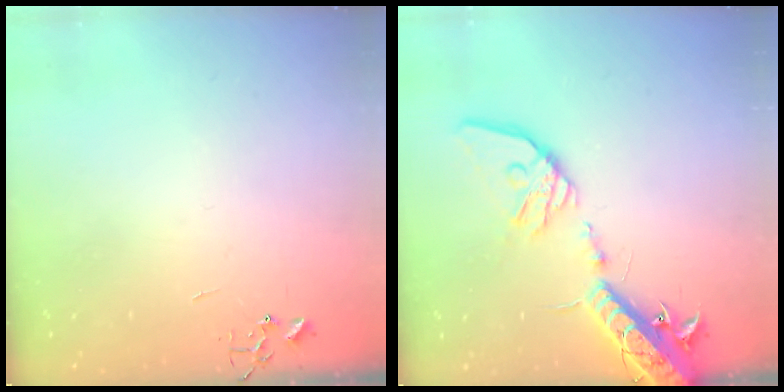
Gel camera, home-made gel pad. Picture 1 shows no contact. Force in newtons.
{"total": 19.7, "press": 19.2, "slide": 4.1}